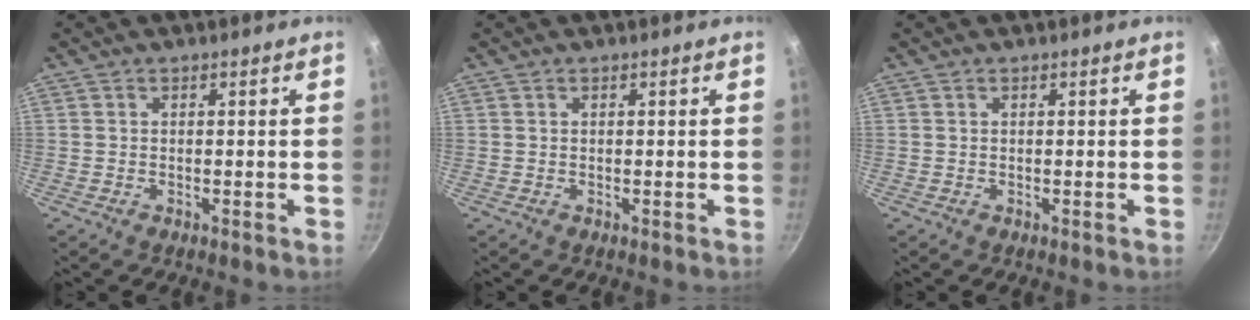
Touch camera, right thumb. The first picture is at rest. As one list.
[{"total": 0.0}, {"total": 0.0}]